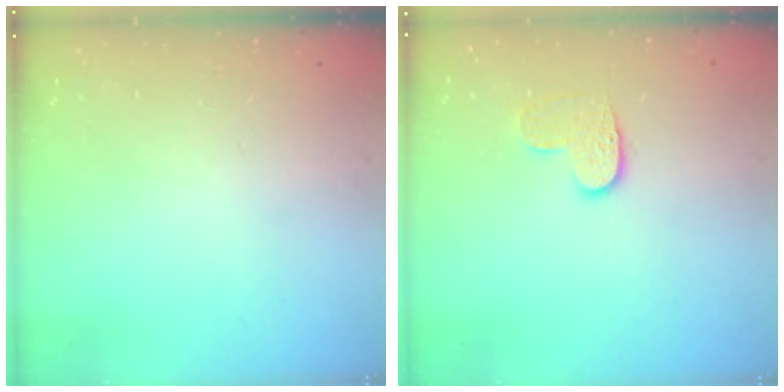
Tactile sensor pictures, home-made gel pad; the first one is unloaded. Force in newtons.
{"total": 6.4, "press": 6.4, "slide": 0.4}